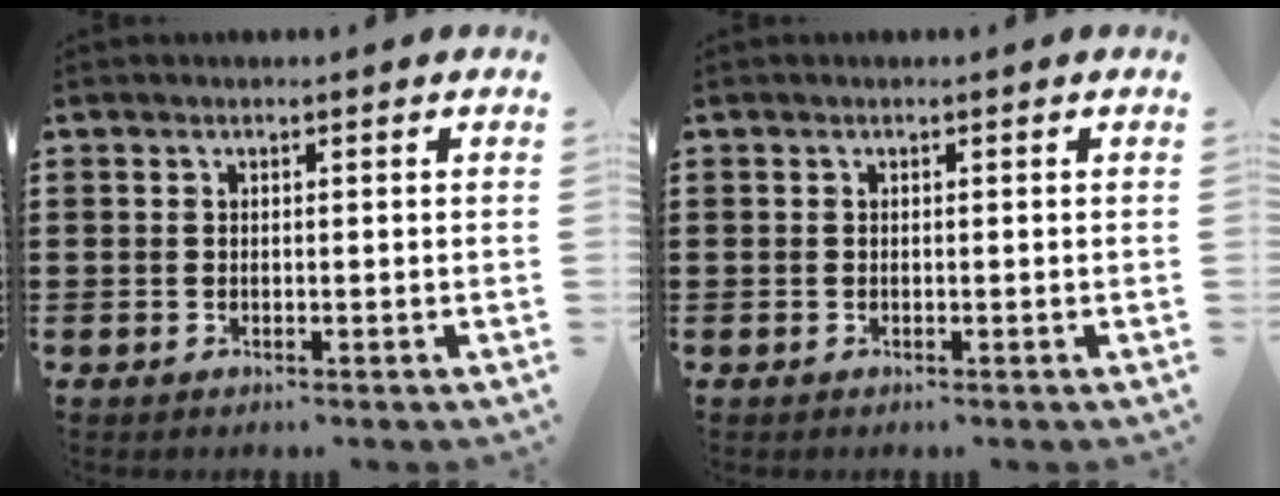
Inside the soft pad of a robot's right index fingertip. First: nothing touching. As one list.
[{"total": 0.0}]